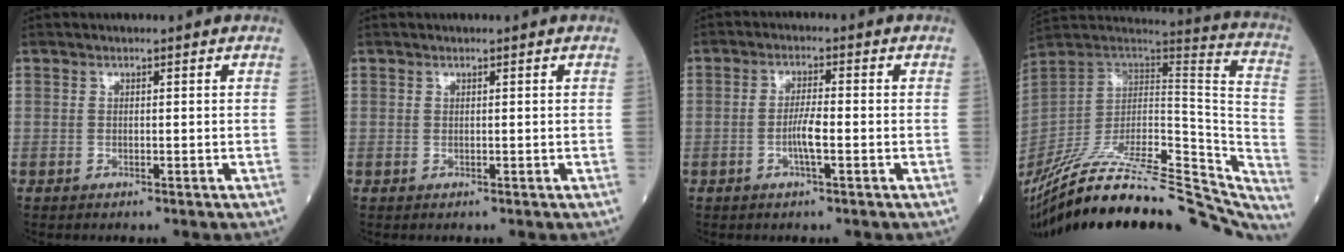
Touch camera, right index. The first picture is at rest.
{"total": 0.0}
{"total": 3.8, "force": [-1.1, 0.4, 3.7], "torque": [-0.072, 0.000, -0.022]}
{"total": 41.3, "force": [-35.4, 8.1, 19.7], "torque": [-0.269, -0.065, -0.501]}